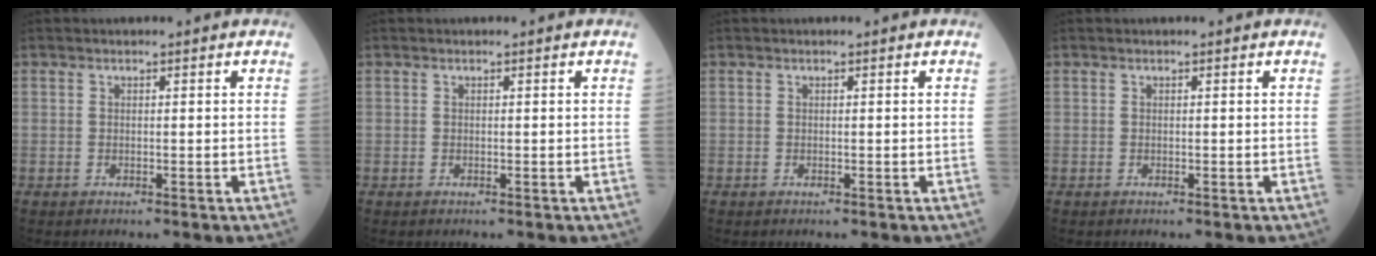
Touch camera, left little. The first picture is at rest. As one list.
[{"total": 0.0}, {"total": 0.0}, {"total": 0.0}]